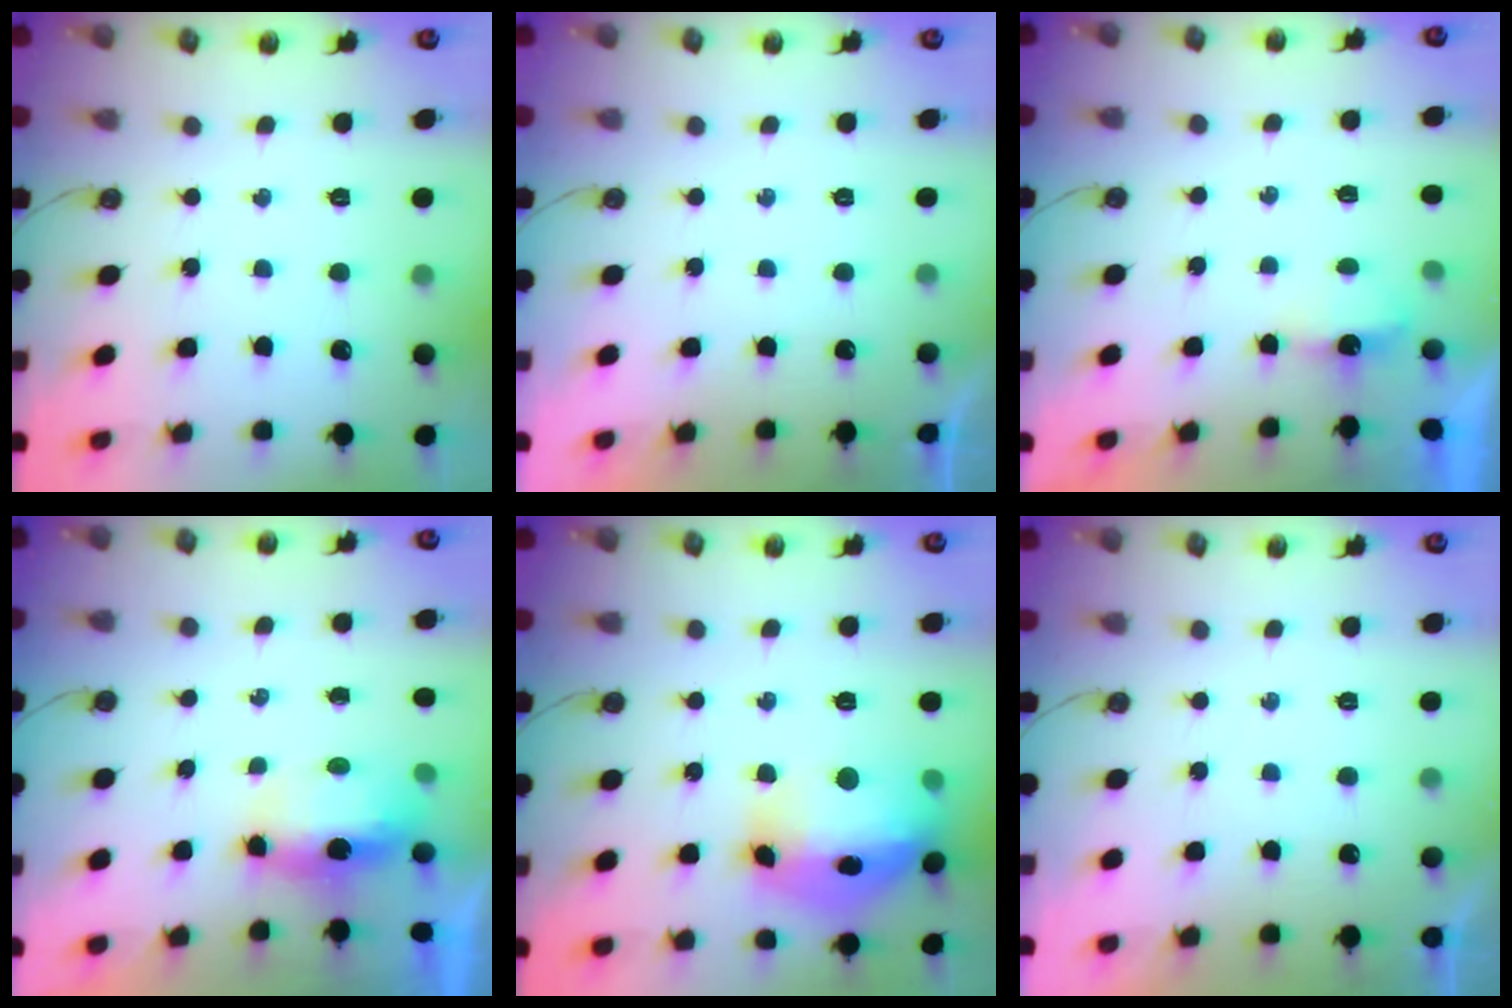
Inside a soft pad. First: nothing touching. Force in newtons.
{"total": 0.0}
{"total": 2.9, "press": 2.8, "slide": 0.6}
{"total": 6.5, "press": 6.2, "slide": 2.1}
{"total": 19.3, "press": 19.2, "slide": 1.7}
{"total": 0.0}